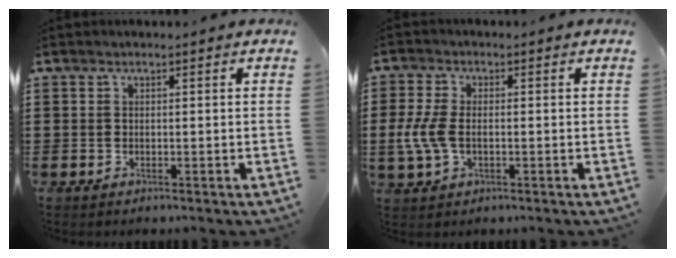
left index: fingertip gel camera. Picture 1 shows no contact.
{"total": 5.4, "force": [-0.7, 3.2, 4.3], "torque": [-0.114, -0.004, -0.020]}